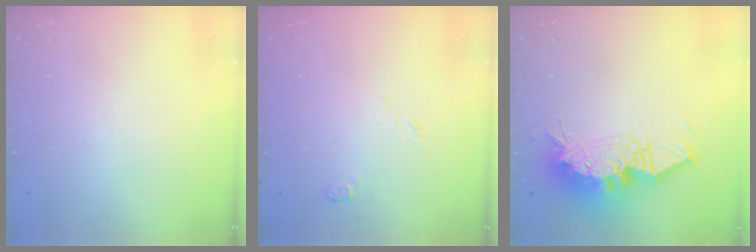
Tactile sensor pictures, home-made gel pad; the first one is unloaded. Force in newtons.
{"total": 4.0, "press": 3.9, "slide": 0.9}
{"total": 19.0, "press": 18.9, "slide": 1.8}